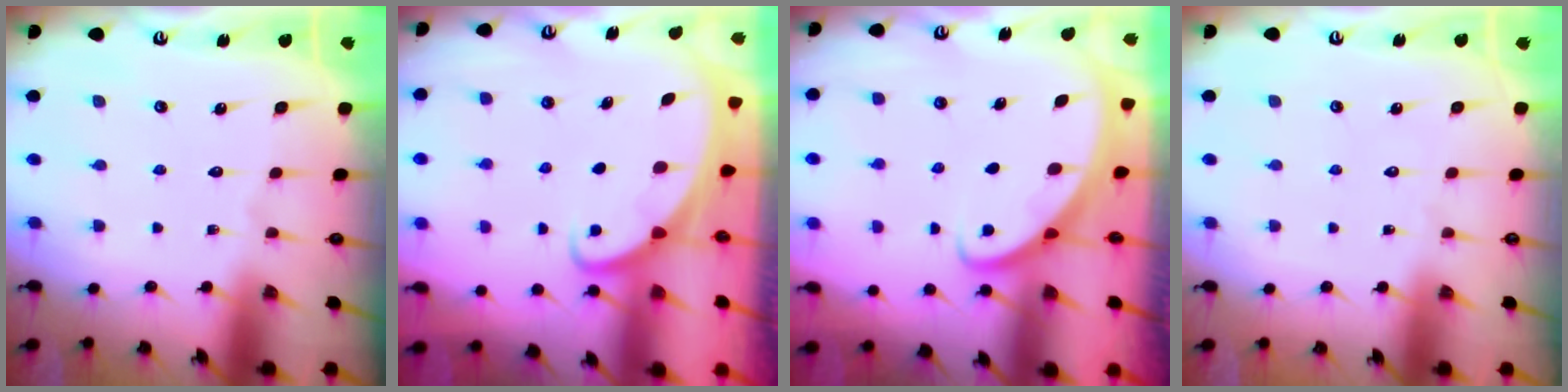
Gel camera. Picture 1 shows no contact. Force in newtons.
{"total": 2.4, "press": 2.4, "slide": 0.2}
{"total": 2.6, "press": 2.6, "slide": 0.3}
{"total": 0.0}